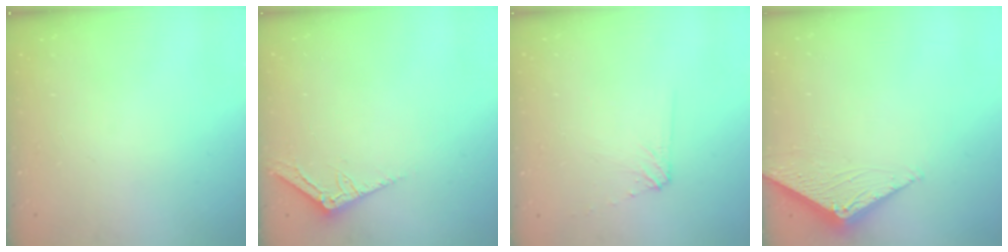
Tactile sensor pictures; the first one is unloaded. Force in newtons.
{"total": 3.2, "press": 3.2, "slide": 0.3}
{"total": 5.5, "press": 5.4, "slide": 0.7}
{"total": 2.8, "press": 2.8, "slide": 0.3}